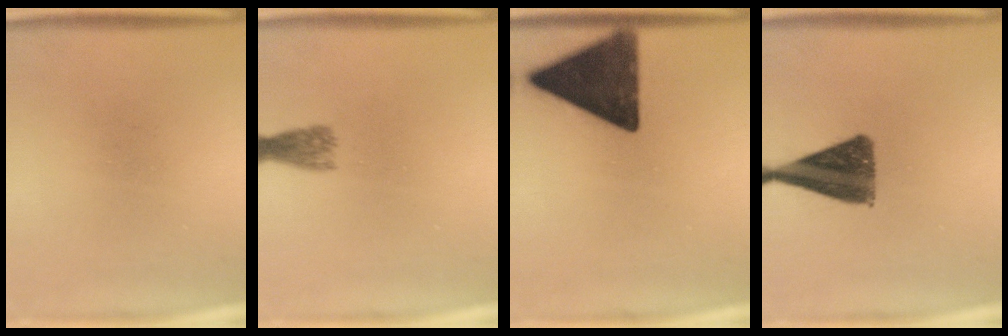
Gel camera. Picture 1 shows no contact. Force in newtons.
{"total": 2.7}
{"total": 15.9}
{"total": 11.2}